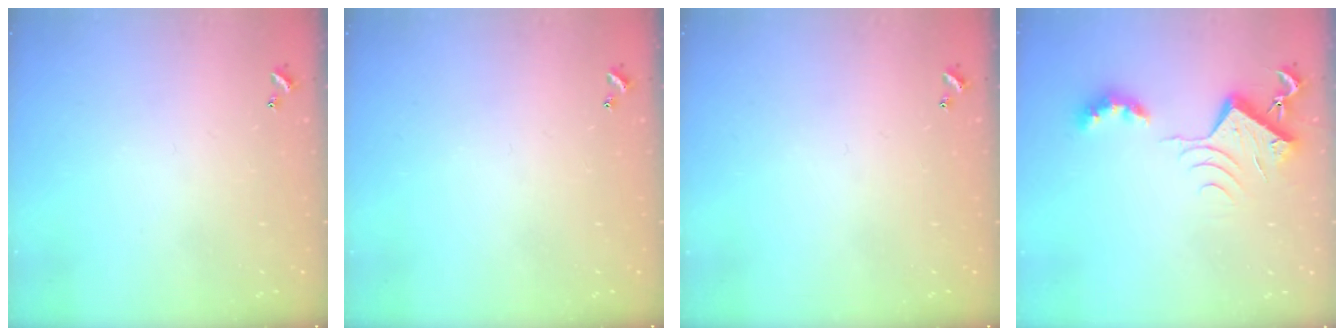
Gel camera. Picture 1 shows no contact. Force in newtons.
{"total": 0.0}
{"total": 0.0}
{"total": 7.7, "press": 7.6, "slide": 1.0}